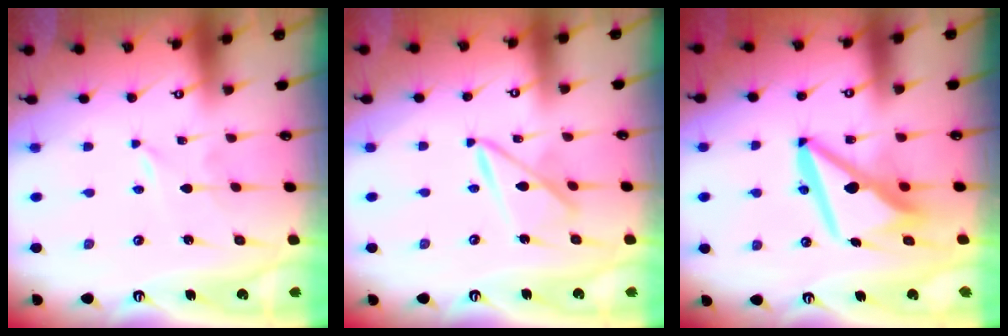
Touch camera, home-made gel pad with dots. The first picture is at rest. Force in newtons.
{"total": 9.1, "press": 9.1, "slide": 0.6}
{"total": 11.9, "press": 11.8, "slide": 1.4}